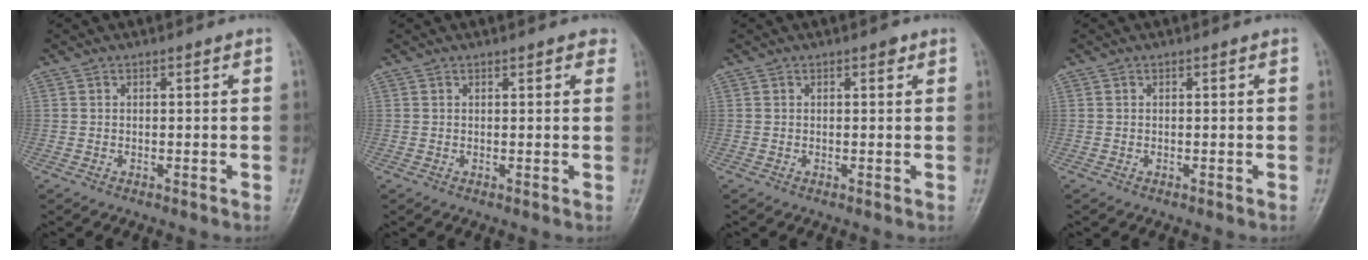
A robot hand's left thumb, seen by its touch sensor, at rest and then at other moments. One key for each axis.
{"total": 2.1, "fx": 1.3, "fy": 0.9, "fz": 1.3, "tx": -0.005, "ty": -0.002, "tz": 0.011}
{"total": 1.1, "fx": 0.6, "fy": 0.6, "fz": 0.7, "tx": -0.004, "ty": -0.001, "tz": 0.005}
{"total": 0.0}